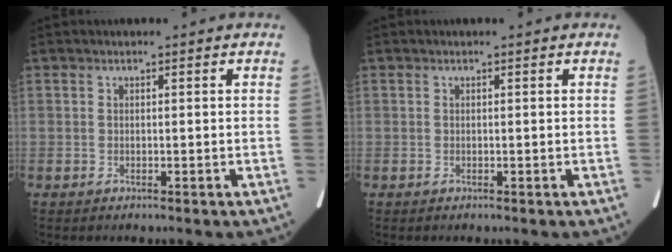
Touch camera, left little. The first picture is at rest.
{"total": 0.0}